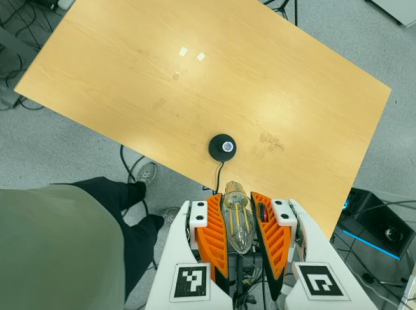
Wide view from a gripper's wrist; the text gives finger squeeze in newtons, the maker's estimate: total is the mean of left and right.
{"total": 21.7, "left": 23.5, "right": 19.8}